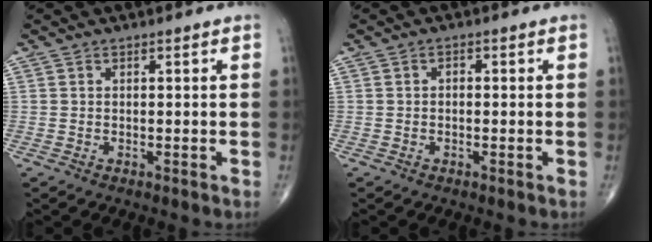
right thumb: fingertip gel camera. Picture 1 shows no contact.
{"total": 1.0, "force": [0.0, 0.7, 0.8], "torque": [-0.008, 0.005, -0.003]}